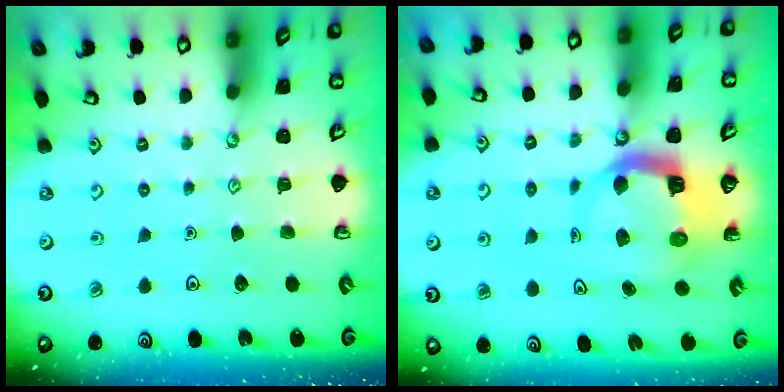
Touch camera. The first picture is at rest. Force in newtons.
{"total": 7.5, "press": 7.4, "slide": 1.0}